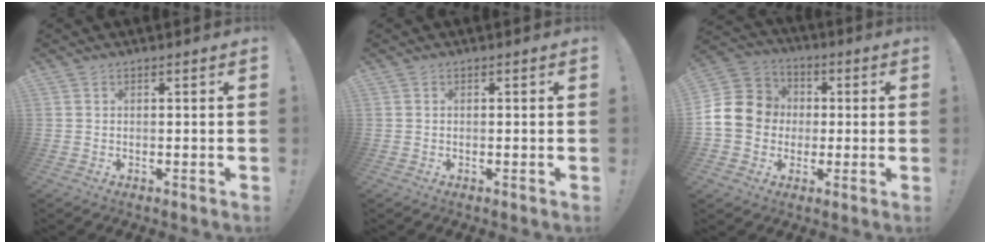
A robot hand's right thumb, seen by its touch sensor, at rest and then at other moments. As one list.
[{"total": 0.0}, {"total": 14.5, "force": [-0.2, 13.1, 6.2], "torque": [-0.112, 0.016, 0.006]}]